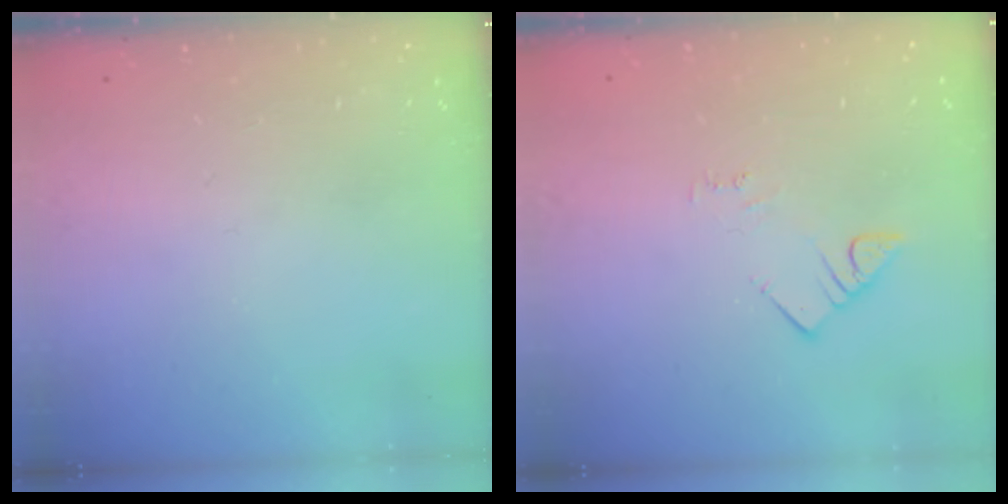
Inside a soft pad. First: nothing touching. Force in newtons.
{"total": 2.5, "press": 2.4, "slide": 0.4}